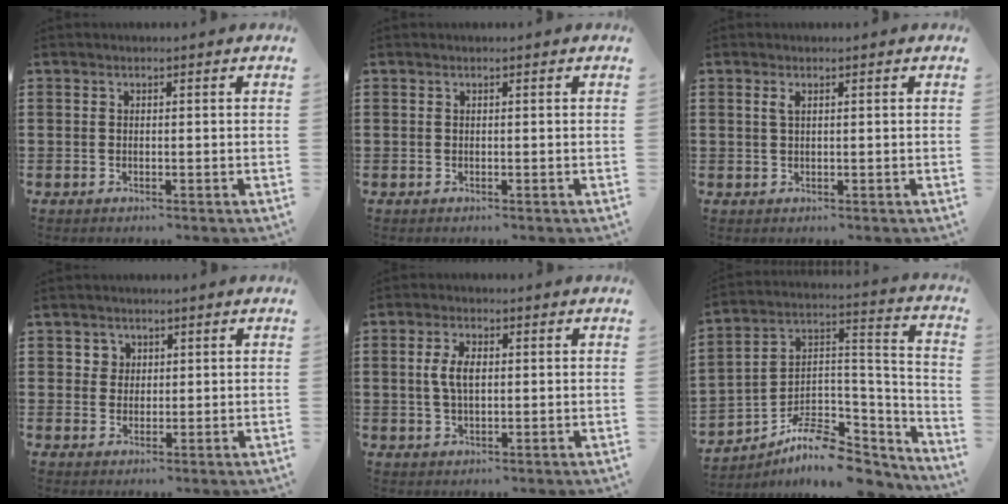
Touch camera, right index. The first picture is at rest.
{"total": 0.0}
{"total": 1.1, "force": [0.4, 0.3, 1.0], "torque": [-0.020, 0.004, 0.006]}
{"total": 2.2, "force": [0.9, 2.0, 0.2], "torque": [-0.012, 0.010, 0.016]}
{"total": 4.5, "force": [0.4, 2.1, 3.9], "torque": [-0.086, 0.006, 0.002]}
{"total": 9.0, "force": [-6.7, 4.0, 4.4], "torque": [-0.086, 0.009, -0.127]}